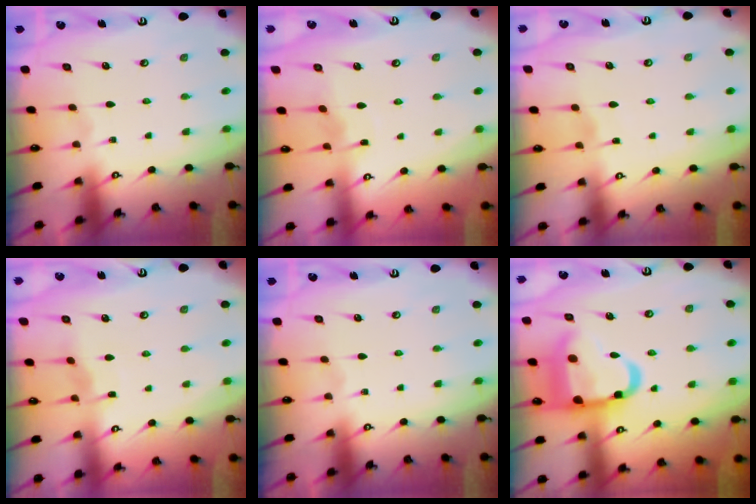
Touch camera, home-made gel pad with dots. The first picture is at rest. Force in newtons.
{"total": 2.9, "press": 2.9, "slide": 0.4}
{"total": 2.7, "press": 2.7, "slide": 0.3}
{"total": 3.9, "press": 3.9, "slide": 0.4}
{"total": 0.0}
{"total": 18.0, "press": 17.9, "slide": 1.7}